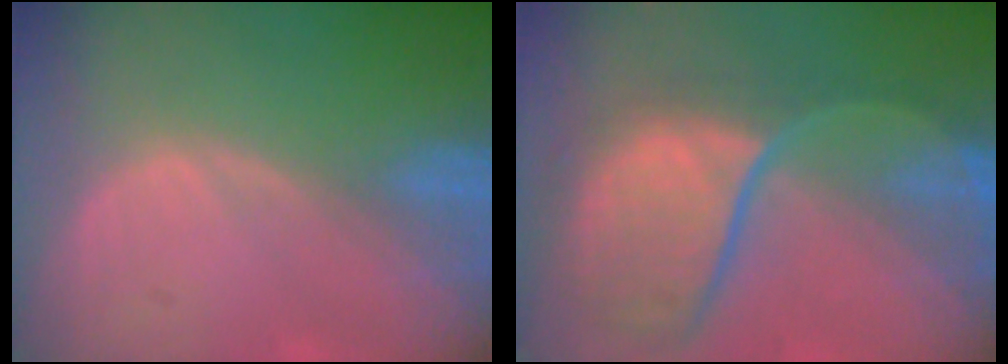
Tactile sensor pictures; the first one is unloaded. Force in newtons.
{"total": 11.6, "press": 9.9, "slide": 6.1}